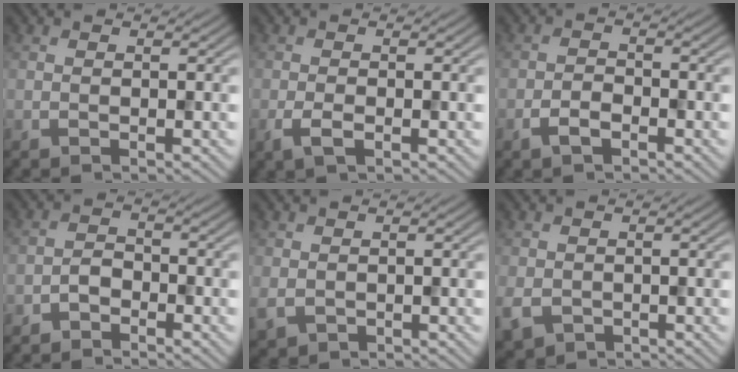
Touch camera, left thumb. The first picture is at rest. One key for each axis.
{"total": 2.4, "fx": -1.1, "fy": 1.0, "fz": 1.9, "tx": -0.045, "ty": -0.004, "tz": -0.024}
{"total": 2.7, "fx": -1.6, "fy": 1.4, "fz": 1.7, "tx": -0.034, "ty": 0.001, "tz": -0.036}
{"total": 2.2, "fx": -1.6, "fy": 1.2, "fz": 0.9, "tx": -0.016, "ty": 0.007, "tz": -0.039}
{"total": 1.7, "fx": 0.1, "fy": 1.4, "fz": 1.0, "tx": -0.032, "ty": -0.007, "tz": 0.004}
{"total": 3.0, "fx": -0.8, "fy": 2.5, "fz": 1.5, "tx": -0.049, "ty": -0.015, "tz": -0.017}